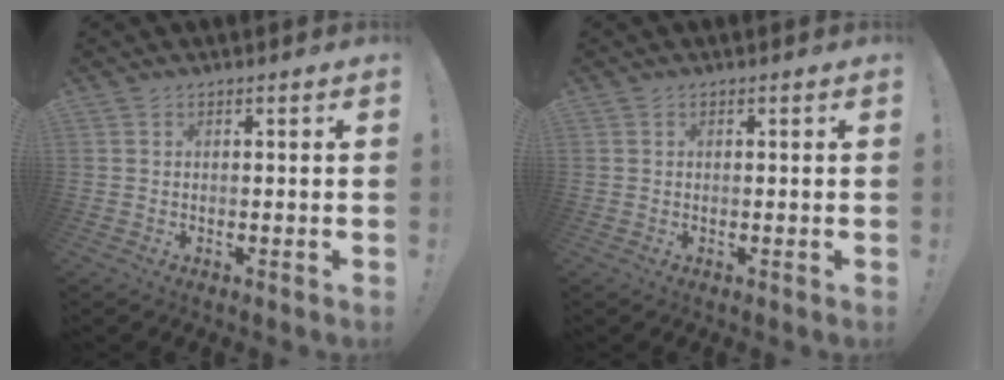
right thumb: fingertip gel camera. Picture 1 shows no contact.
{"total": 0.0}